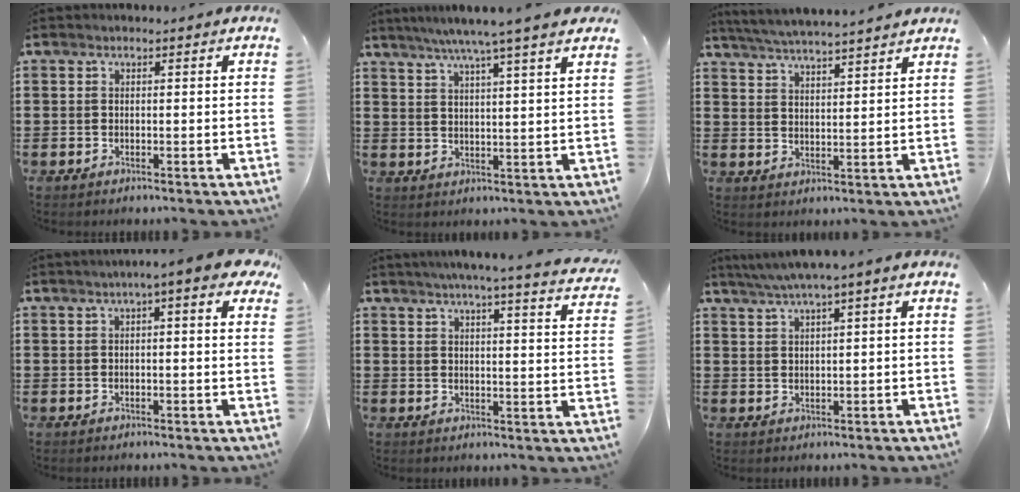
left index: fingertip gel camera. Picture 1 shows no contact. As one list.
[{"total": 6.2, "force": [4.9, -1.0, 3.7], "torque": [-0.084, -0.017, 0.083]}, {"total": 4.7, "force": [4.6, -0.6, 1.0], "torque": [-0.036, -0.025, 0.080]}, {"total": 3.7, "force": [1.6, 0.3, 3.3], "torque": [-0.058, 0.000, 0.026]}, {"total": 4.7, "force": [4.2, -0.9, 1.8], "torque": [-0.043, -0.028, 0.068]}, {"total": 2.6, "force": [1.3, 0.0, 2.2], "torque": [-0.044, 0.001, 0.023]}]